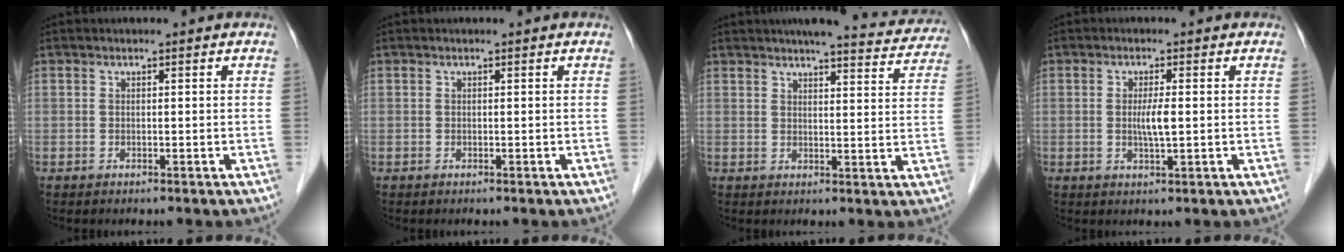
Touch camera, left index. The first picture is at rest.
{"total": 0.0}
{"total": 12.6, "force": [11.6, 1.9, 4.5], "torque": [-0.042, -0.011, 0.120]}
{"total": 2.9, "force": [-0.2, 0.2, 2.8], "torque": [-0.055, -0.006, -0.001]}